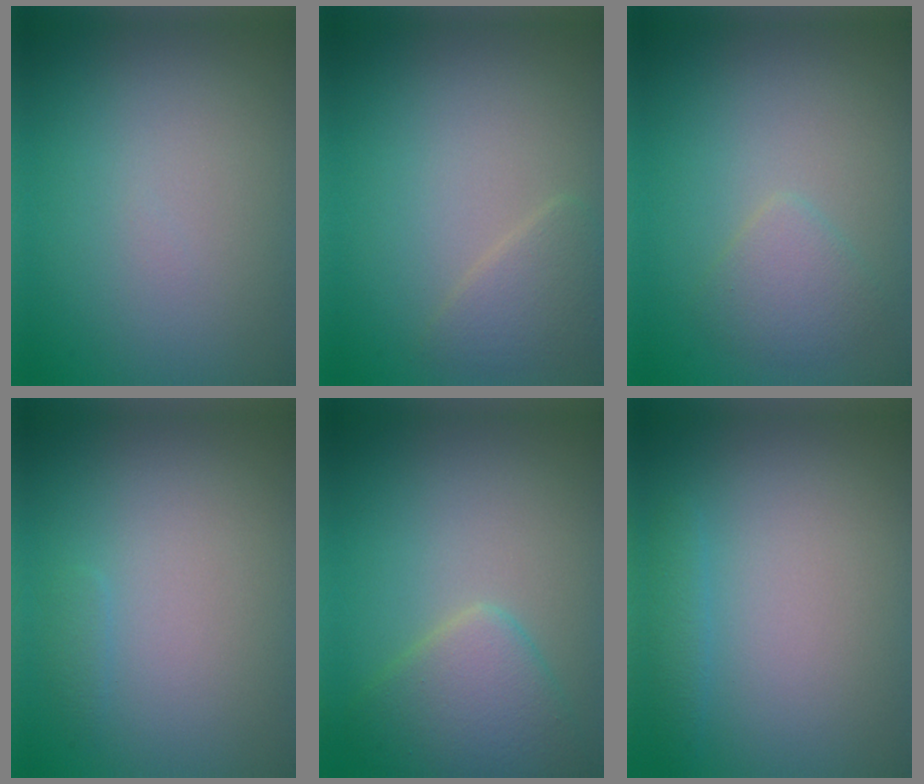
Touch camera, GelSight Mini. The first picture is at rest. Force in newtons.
{"total": 2.0, "press": 2.0, "slide": 0.1}
{"total": 2.0, "press": 2.0, "slide": 0.1}
{"total": 0.6, "press": 0.6, "slide": 0.0}
{"total": 4.2, "press": 4.2, "slide": 0.3}
{"total": 1.2, "press": 1.2, "slide": 0.1}